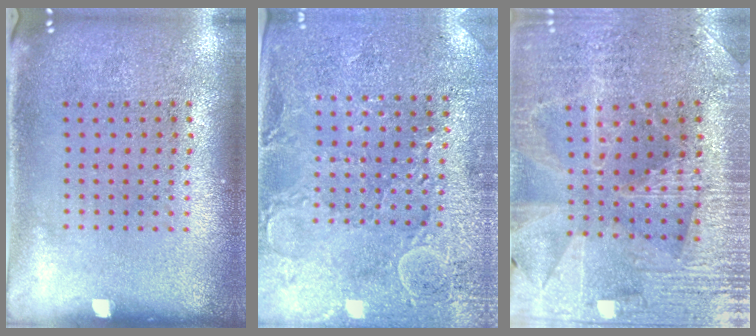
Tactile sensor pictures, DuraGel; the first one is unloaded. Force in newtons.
{"total": 2.9, "press": 2.8, "slide": 0.4}
{"total": 3.0, "press": 2.9, "slide": 0.5}